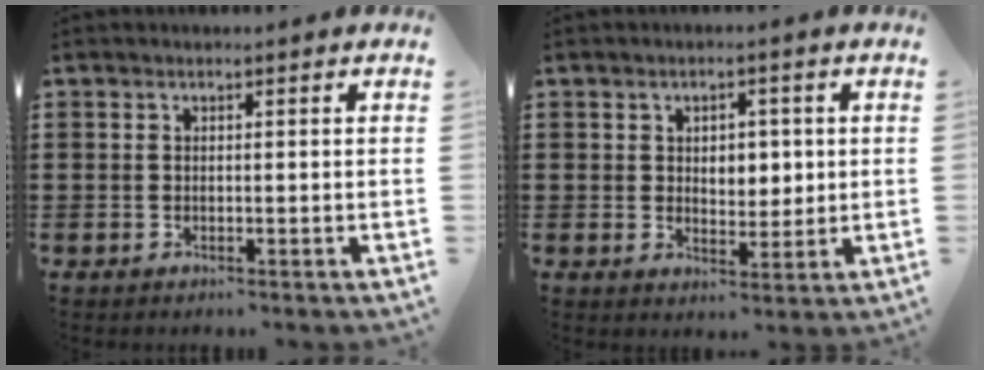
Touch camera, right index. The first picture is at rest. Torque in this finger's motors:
{"motor_torque": [1.06, 0.05, 0.42, 0.08]}